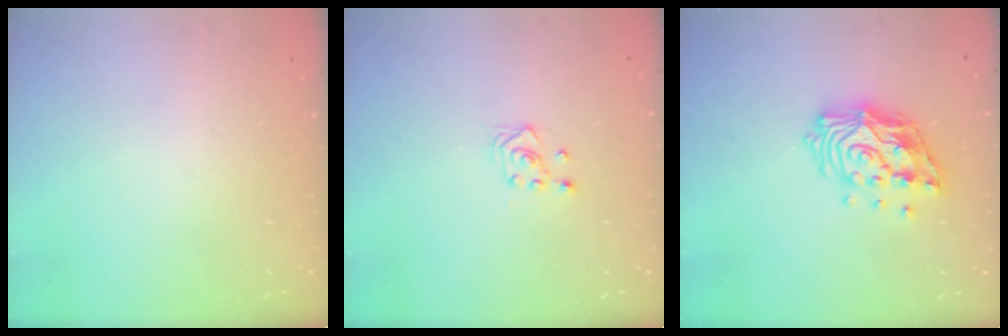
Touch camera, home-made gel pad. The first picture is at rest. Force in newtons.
{"total": 3.0, "press": 2.6, "slide": 1.5}
{"total": 15.4, "press": 15.3, "slide": 2.1}